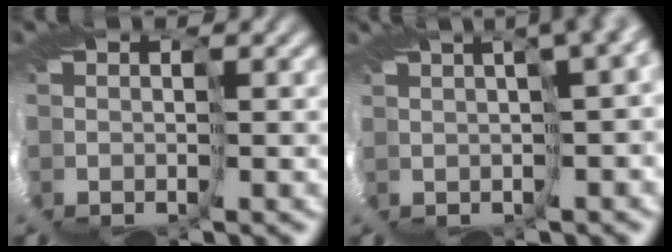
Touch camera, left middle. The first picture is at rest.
{"total": 7.2, "force": [0.8, 1.3, 7.0], "torque": [-0.065, 0.032, 0.031]}